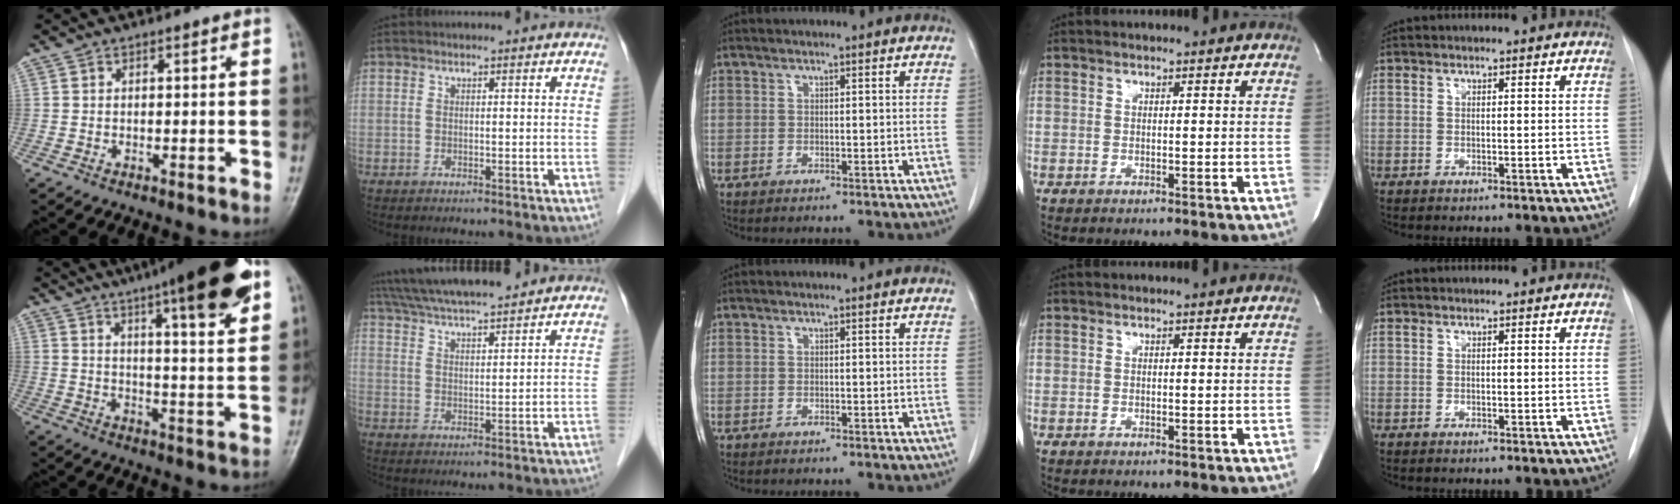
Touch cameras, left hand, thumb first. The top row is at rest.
{"thumb": {"total": 20.7, "force": [12.4, 3.7, 16.1], "torque": [-0.218, -0.034, 0.174]}, "index": {"total": 13.8, "force": [12.3, 1.2, 6.0], "torque": [-0.112, 0.033, 0.199]}}